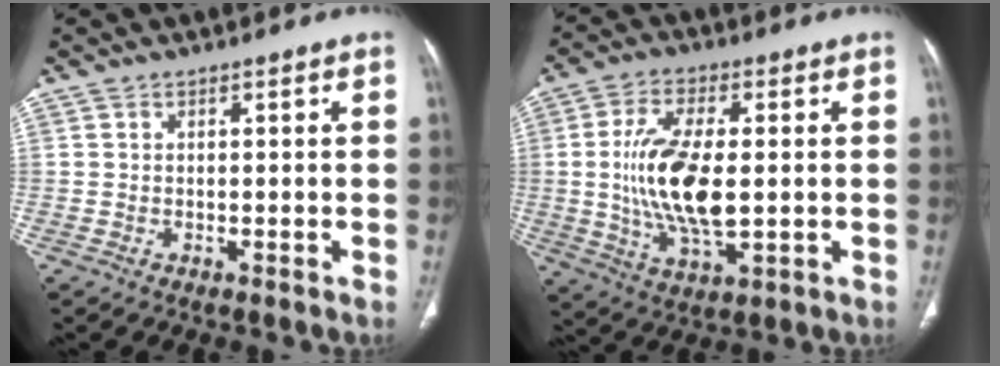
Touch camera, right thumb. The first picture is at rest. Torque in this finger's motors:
{"motor_torque": [1.31, 3.09, 1.39, -0.37, 0.53]}